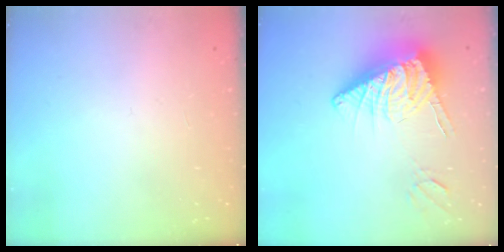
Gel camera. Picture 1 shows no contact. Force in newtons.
{"total": 15.3, "press": 15.2, "slide": 1.6}